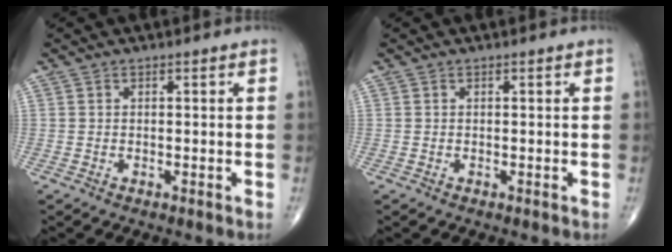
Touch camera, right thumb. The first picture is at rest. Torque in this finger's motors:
{"motor_torque": [0.00, 0.00, -0.07, 0.08, 0.00]}